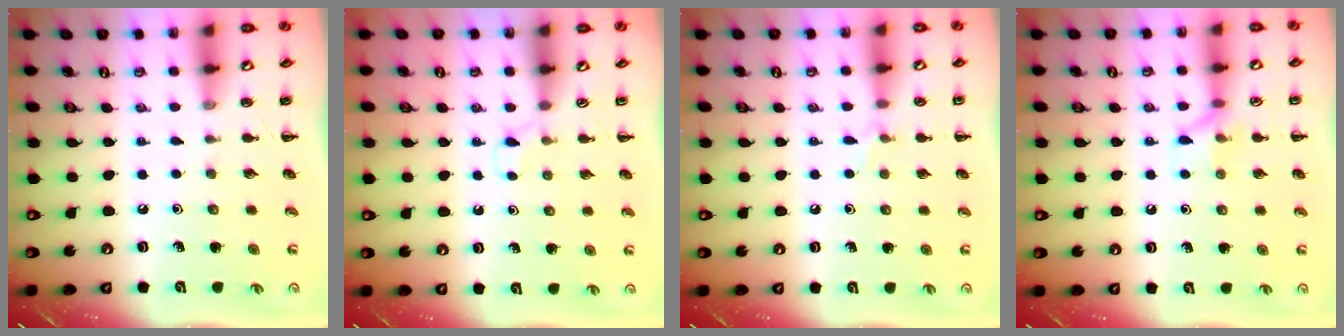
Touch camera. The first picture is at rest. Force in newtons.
{"total": 2.3, "press": 2.2, "slide": 0.8}
{"total": 4.3, "press": 4.1, "slide": 1.4}
{"total": 7.2, "press": 7.0, "slide": 1.5}